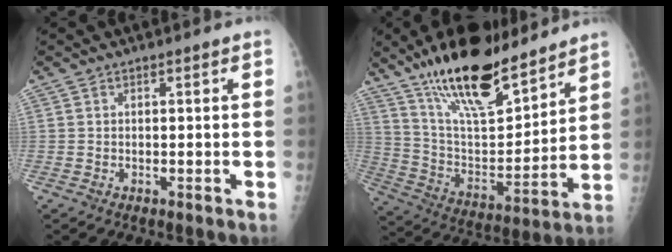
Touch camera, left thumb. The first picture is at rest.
{"total": 22.4, "force": [16.7, 7.1, 13.2], "torque": [-0.187, -0.081, 0.292]}